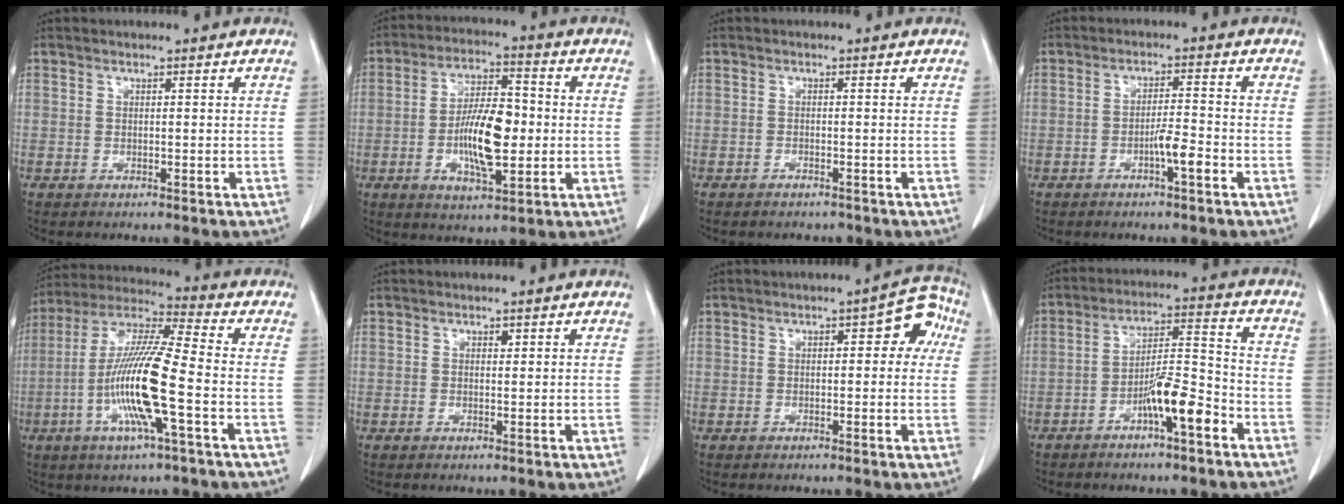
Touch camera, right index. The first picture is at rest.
{"total": 9.4, "force": [-1.1, 3.3, 8.7], "torque": [-0.162, 0.005, -0.018]}
{"total": 1.7, "force": [-1.5, 0.8, 0.2], "torque": [-0.006, 0.000, -0.020]}
{"total": 3.9, "force": [-1.8, 0.3, 3.4], "torque": [-0.056, 0.001, -0.032]}
{"total": 15.2, "force": [-3.8, 0.7, 14.7], "torque": [-0.295, -0.006, -0.079]}
{"total": 0.6, "force": [0.3, 0.4, 0.3], "torque": [-0.003, -0.001, 0.004]}
{"total": 6.0, "force": [1.4, 2.6, 5.2], "torque": [-0.049, 0.031, 0.011]}
{"total": 8.6, "force": [-4.4, 1.1, 7.3], "torque": [-0.132, 0.012, -0.074]}